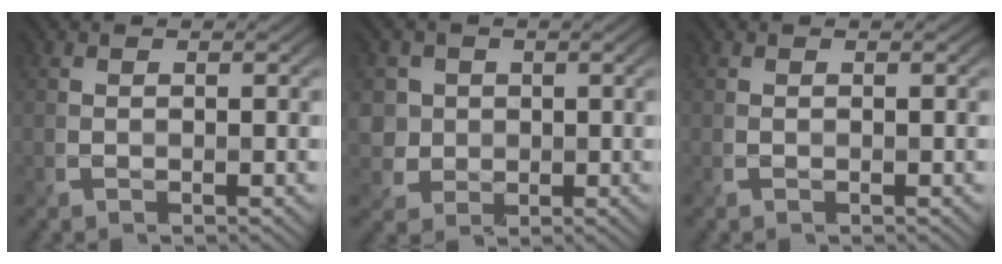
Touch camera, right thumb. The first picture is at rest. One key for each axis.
{"total": 3.9, "fx": 0.8, "fy": 3.7, "fz": 0.6, "tx": -0.042, "ty": -0.010, "tz": 0.021}
{"total": 0.0}